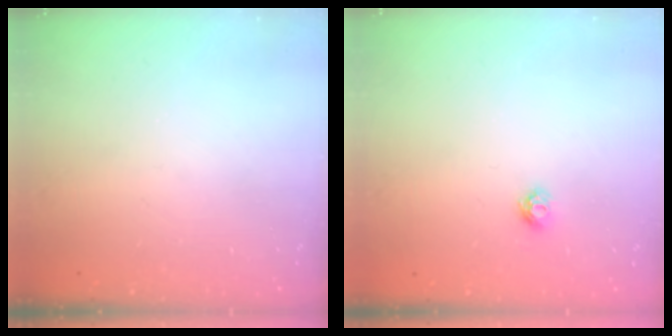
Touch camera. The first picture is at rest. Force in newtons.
{"total": 4.6, "press": 4.5, "slide": 0.6}